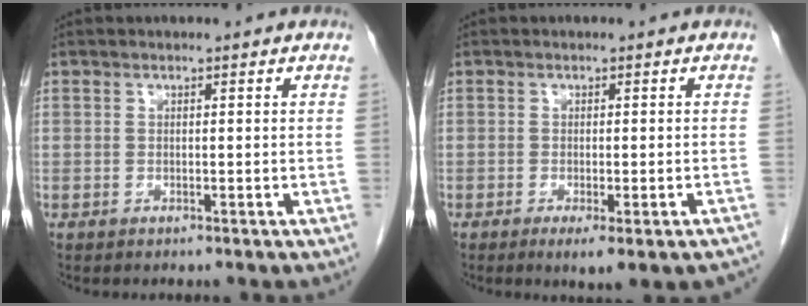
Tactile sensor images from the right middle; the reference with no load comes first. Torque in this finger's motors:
{"motor_torque": [0.51, -0.35, 0.02, 0.03]}